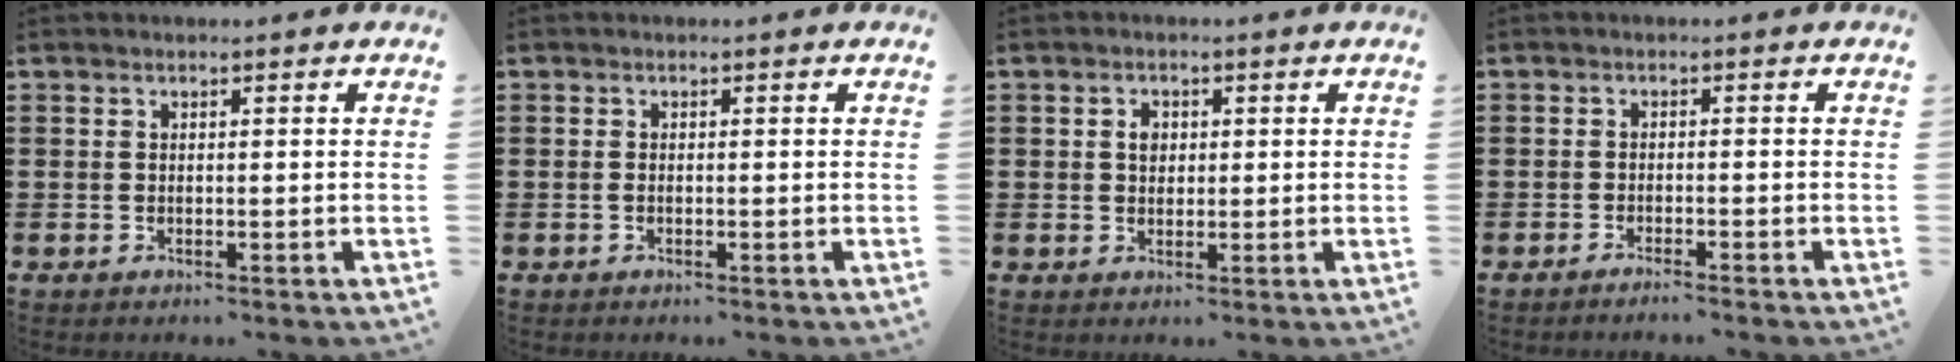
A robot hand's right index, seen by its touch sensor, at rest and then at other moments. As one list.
[{"total": 0.6, "force": [-0.2, 0.2, 0.5], "torque": [-0.012, -0.003, -0.003]}, {"total": 2.1, "force": [0.4, 1.6, 1.3], "torque": [-0.030, 0.010, 0.007]}, {"total": 1.5, "force": [-1.5, -0.4, 0.3], "torque": [-0.005, -0.001, -0.028]}]